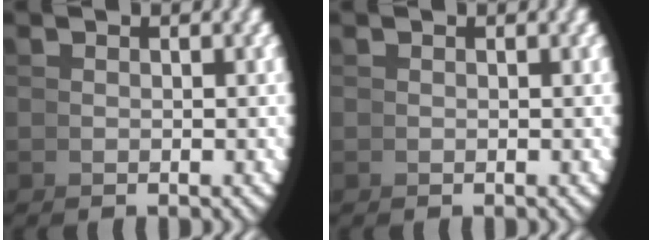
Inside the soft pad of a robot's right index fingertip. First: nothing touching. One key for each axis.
{"total": 0.0}